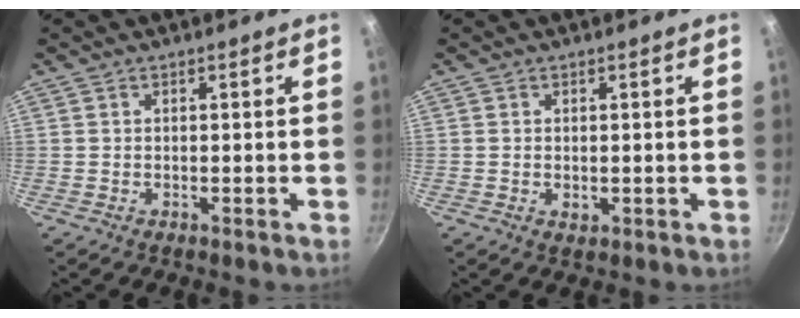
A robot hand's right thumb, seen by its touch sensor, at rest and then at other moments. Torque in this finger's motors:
{"motor_torque": [-0.28, 0.04, -0.17, 0.03, -0.02]}